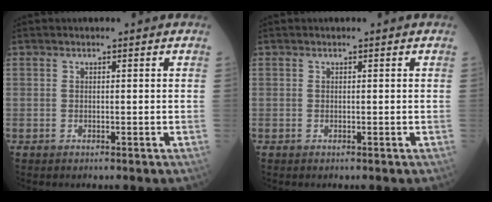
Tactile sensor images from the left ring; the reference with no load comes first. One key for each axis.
{"total": 0.0}